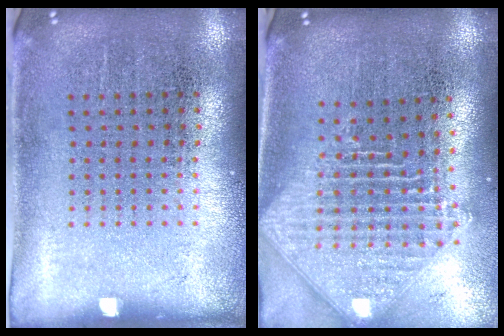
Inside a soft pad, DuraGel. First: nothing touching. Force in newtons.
{"total": 2.4, "press": 1.8, "slide": 1.6}